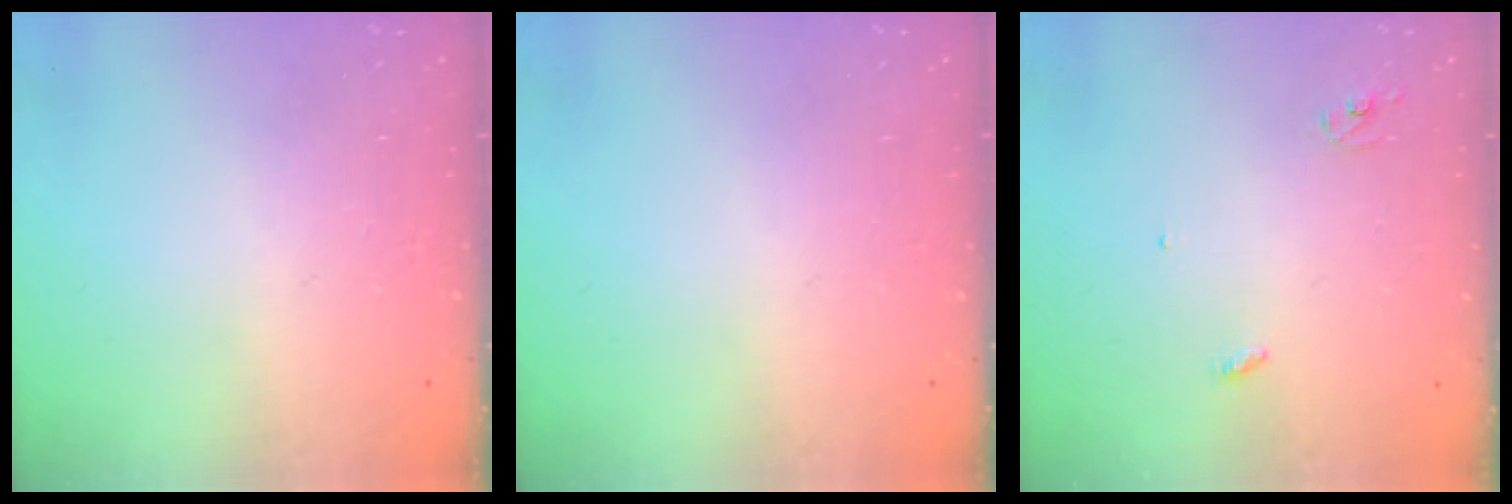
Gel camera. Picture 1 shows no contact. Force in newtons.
{"total": 0.0}
{"total": 2.8, "press": 2.8, "slide": 0.2}